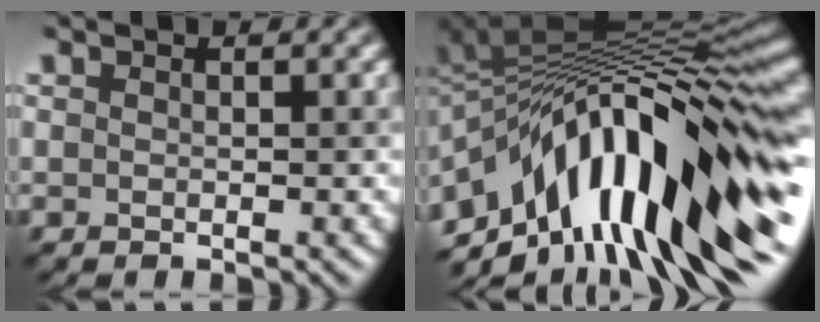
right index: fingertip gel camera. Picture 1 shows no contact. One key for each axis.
{"total": 15.4, "fx": -4.1, "fy": 5.7, "fz": 13.7, "tx": -0.217, "ty": 0.021, "tz": -0.071}